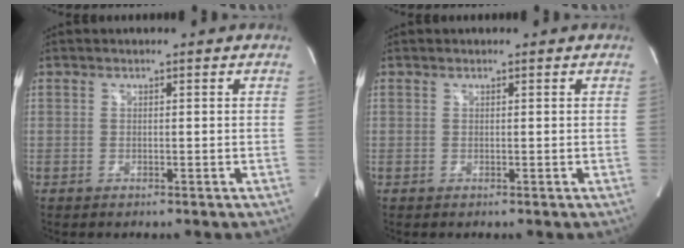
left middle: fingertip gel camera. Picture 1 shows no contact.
{"total": 0.0}